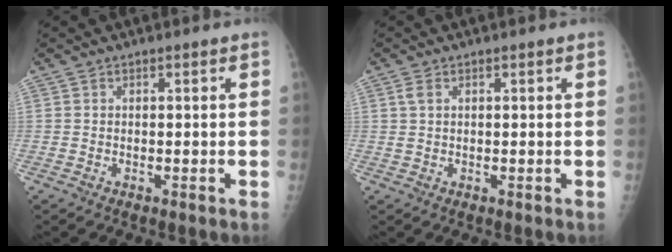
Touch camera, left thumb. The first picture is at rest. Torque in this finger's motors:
{"motor_torque": [0.84, 0.08, 0.25, -0.13, 0.05]}